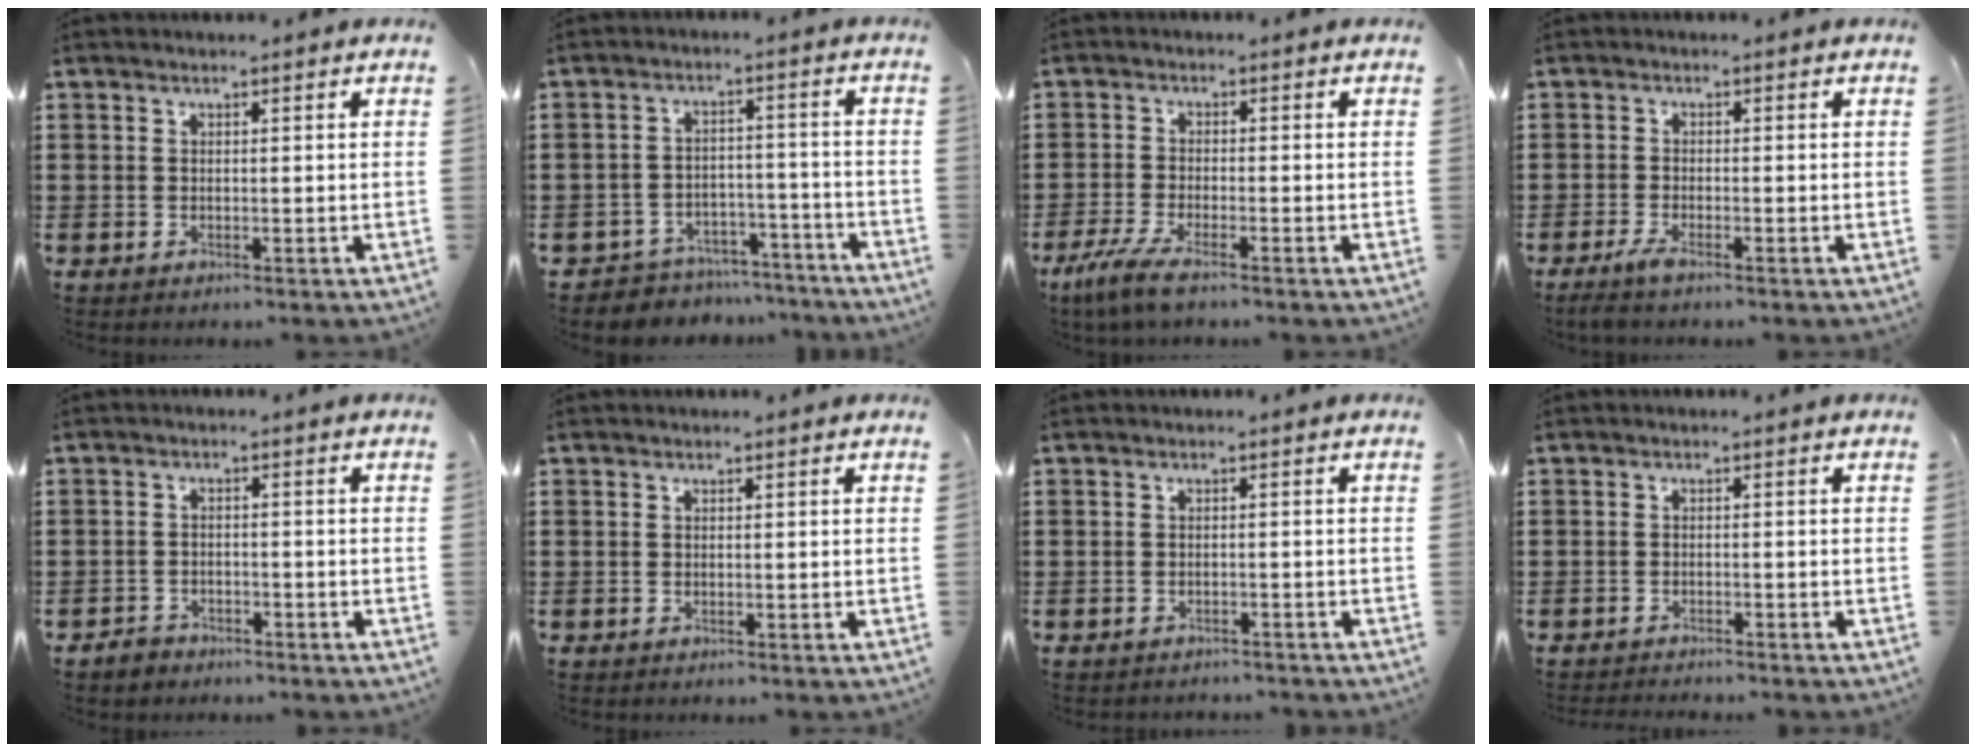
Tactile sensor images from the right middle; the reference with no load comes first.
{"total": 4.8, "force": [-4.7, 1.0, -0.2], "torque": [-0.001, 0.015, -0.099]}
{"total": 4.2, "force": [-3.0, 0.3, 2.9], "torque": [-0.078, -0.016, -0.062]}
{"total": 2.1, "force": [-1.3, 0.1, 1.6], "torque": [-0.043, -0.008, -0.028]}
{"total": 1.6, "force": [-1.5, 0.7, 0.0], "torque": [-0.006, 0.003, -0.033]}
{"total": 0.0}
{"total": 1.0, "force": [-1.0, 0.1, 0.0], "torque": [-0.002, 0.002, -0.022]}
{"total": 1.1, "force": [-1.1, -0.1, 0.0], "torque": [-0.002, 0.002, -0.022]}